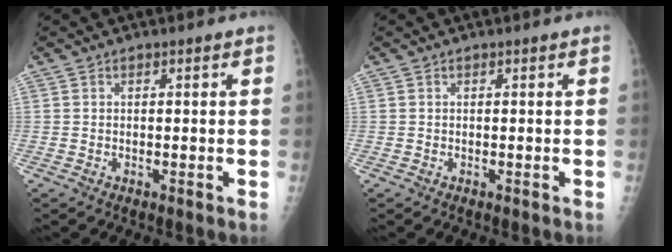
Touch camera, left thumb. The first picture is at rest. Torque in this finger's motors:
{"motor_torque": [0.00, 0.00, 0.00, 0.00, 0.00]}